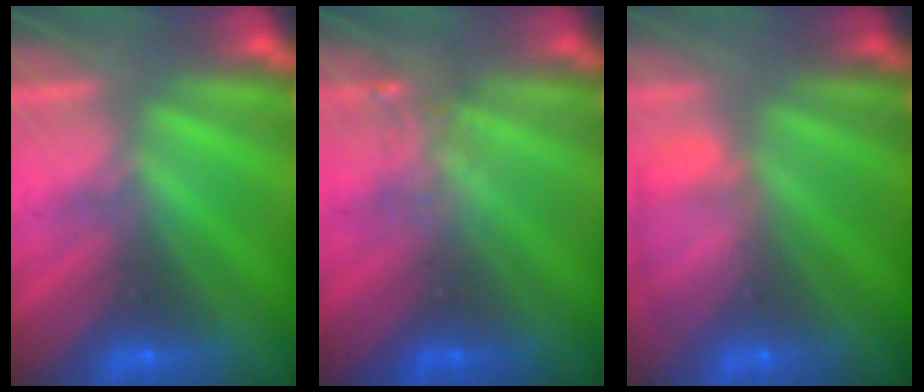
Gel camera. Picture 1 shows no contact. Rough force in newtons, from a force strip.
{"total": 2.2}
{"total": 8.3}